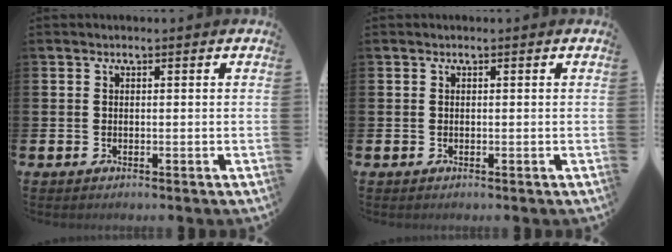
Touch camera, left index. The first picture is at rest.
{"total": 0.0}